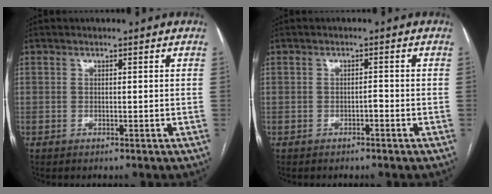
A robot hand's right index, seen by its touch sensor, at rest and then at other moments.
{"total": 0.9, "force": [-0.6, 0.2, 0.7], "torque": [-0.011, 0.002, -0.010]}